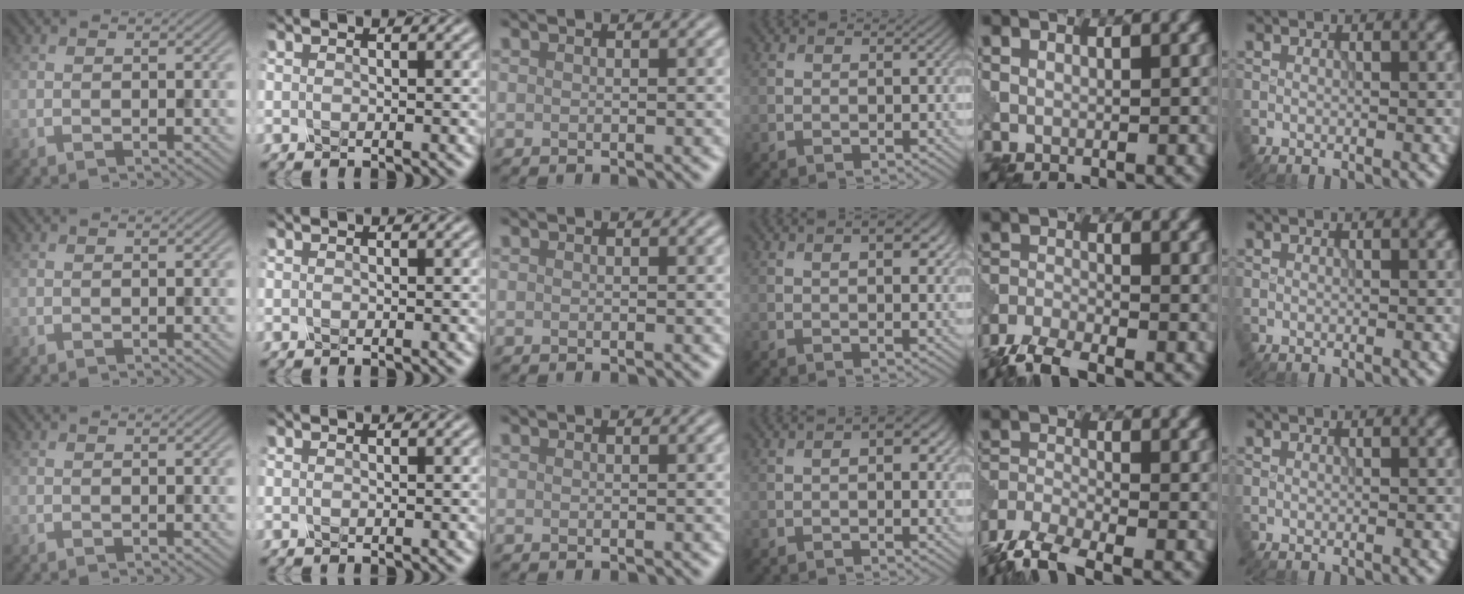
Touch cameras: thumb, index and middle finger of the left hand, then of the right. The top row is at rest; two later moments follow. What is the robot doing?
{"motion": "shake", "object": "sieve"}